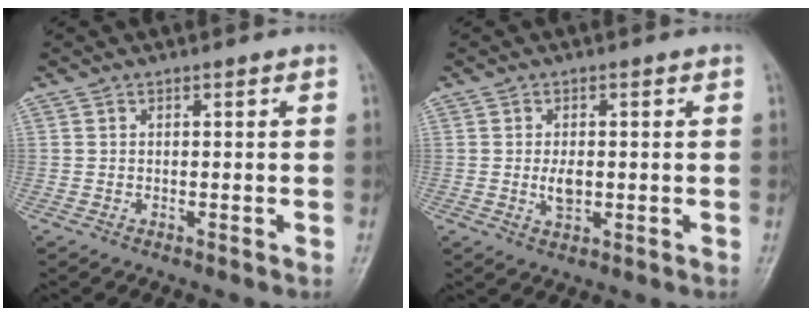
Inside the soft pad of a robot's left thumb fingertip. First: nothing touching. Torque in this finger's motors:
{"motor_torque": [0.33, 0.33, 0.36, -0.16, 0.00]}